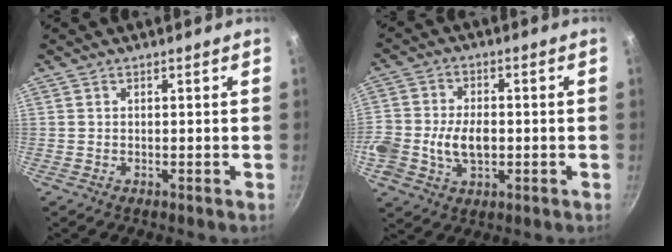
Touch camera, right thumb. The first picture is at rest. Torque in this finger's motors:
{"motor_torque": [-0.17, -0.17, 0.42, 0.43, 0.00]}